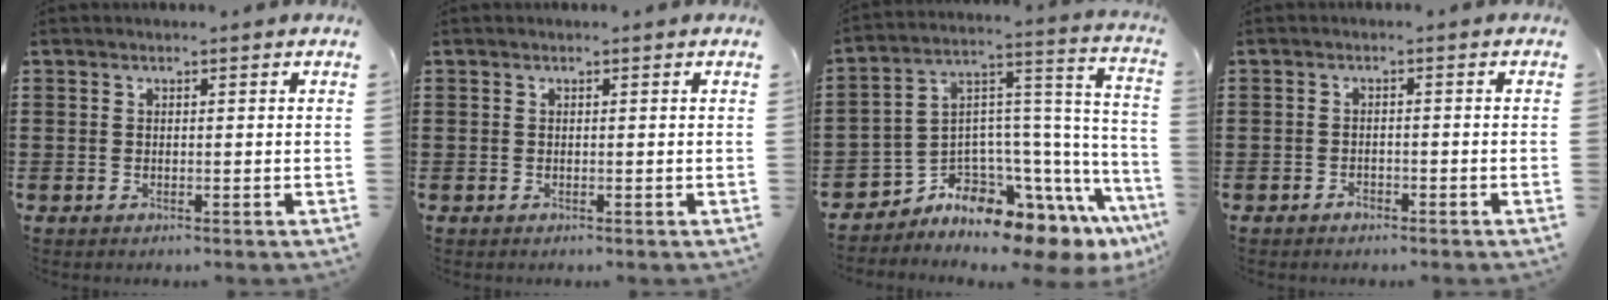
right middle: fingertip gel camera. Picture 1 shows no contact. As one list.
[{"total": 0.0}, {"total": 6.1, "force": [-5.7, 1.9, 0.9], "torque": [-0.038, -0.039, -0.119]}, {"total": 1.3, "force": [-1.1, 0.6, 0.4], "torque": [-0.011, 0.000, -0.023]}]